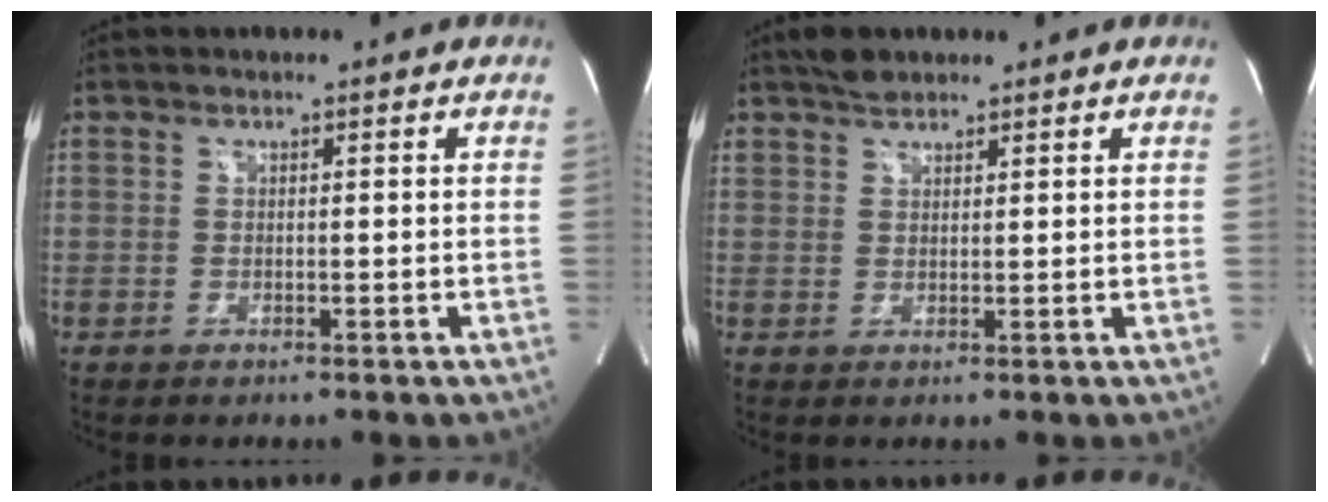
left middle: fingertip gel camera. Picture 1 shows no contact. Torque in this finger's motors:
{"motor_torque": [0.08, 0.01, -0.03, 0.03]}